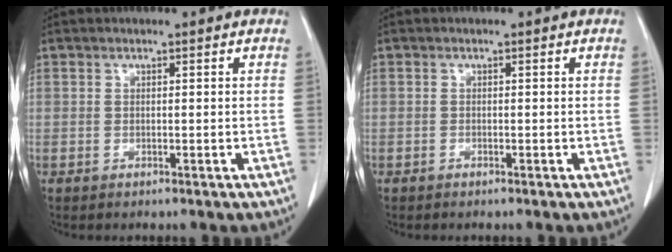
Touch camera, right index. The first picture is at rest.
{"total": 0.0}